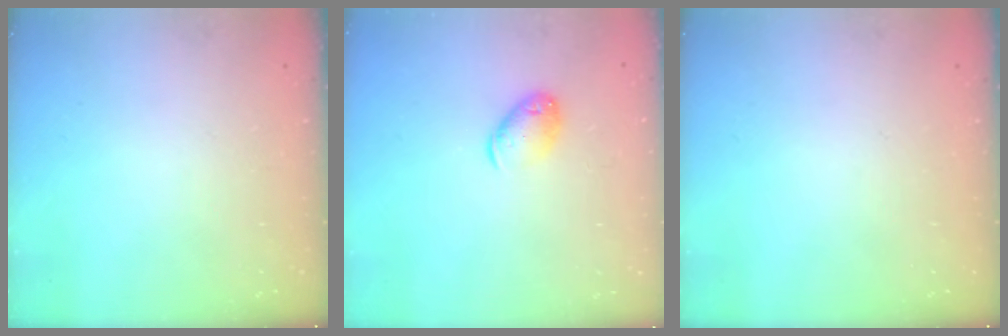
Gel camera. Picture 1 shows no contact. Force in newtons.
{"total": 9.1, "press": 9.0, "slide": 1.5}
{"total": 0.0}